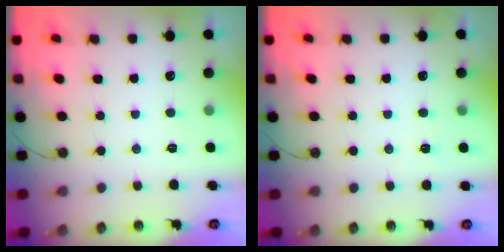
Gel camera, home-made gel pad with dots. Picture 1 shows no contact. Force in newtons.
{"total": 2.8, "press": 2.8, "slide": 0.3}